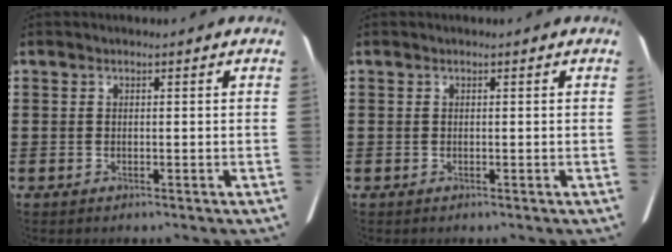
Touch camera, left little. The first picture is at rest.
{"total": 0.0}